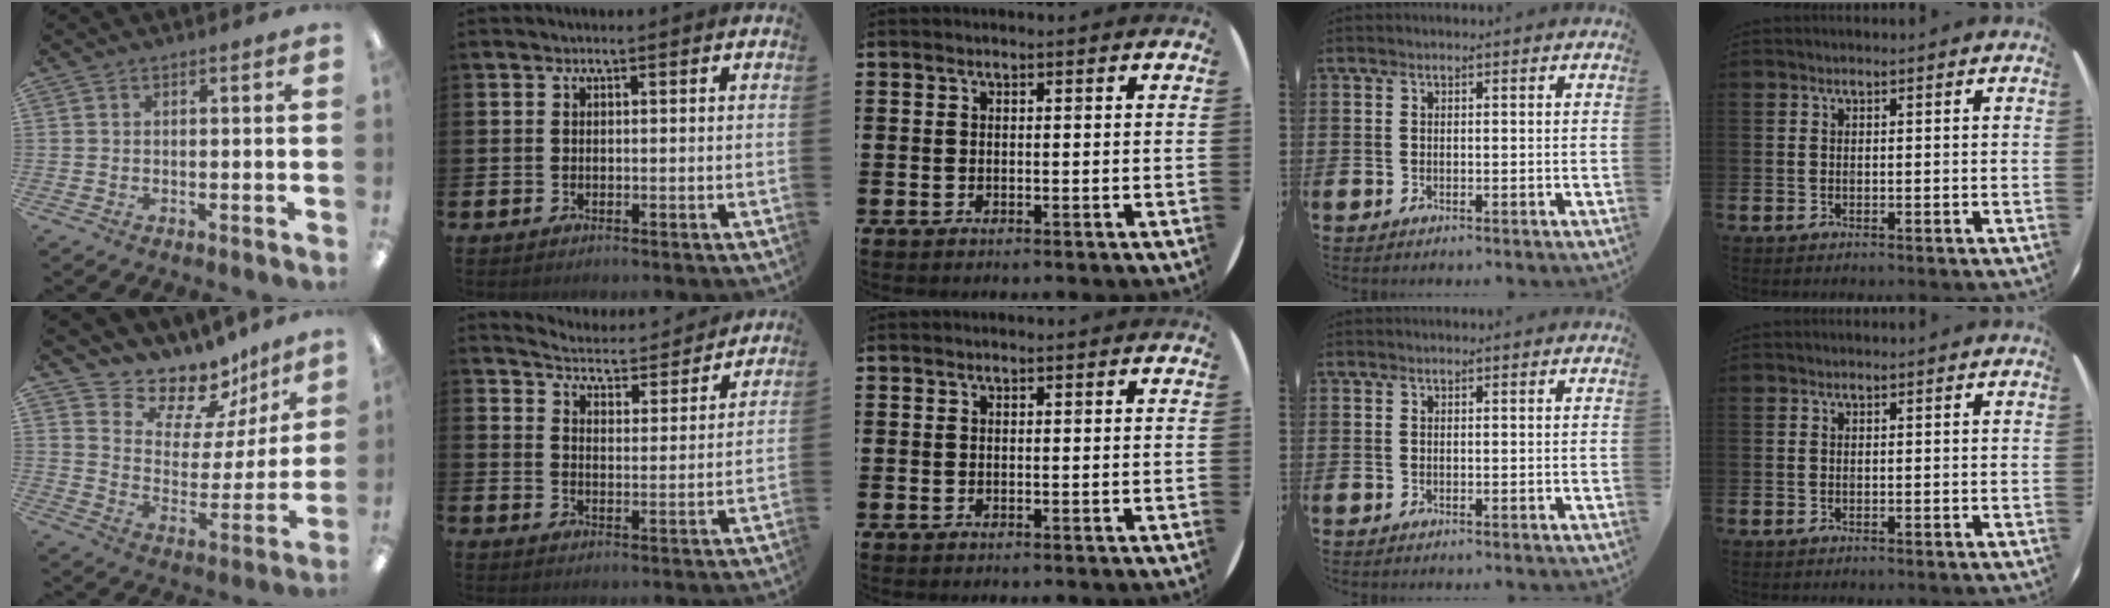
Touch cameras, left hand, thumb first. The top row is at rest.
{"thumb": {"total": 13.3, "force": [11.8, 5.6, 2.2], "torque": [-0.038, -0.115, 0.214]}, "index": {"total": 4.8, "force": [4.8, 0.5, 0.0], "torque": [-0.014, -0.046, 0.078]}}